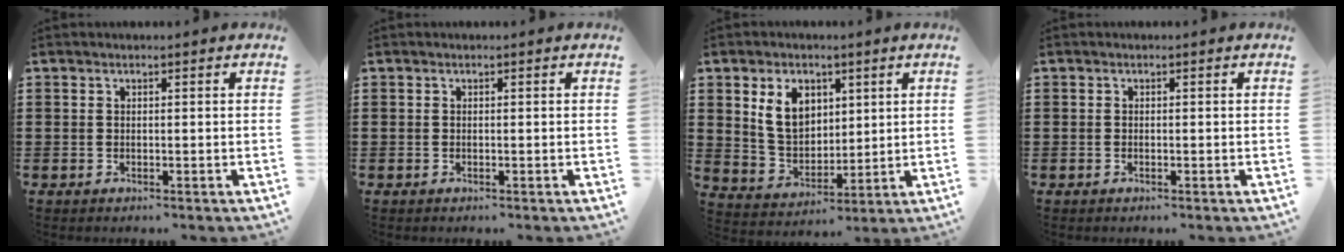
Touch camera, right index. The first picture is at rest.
{"total": 0.0}
{"total": 7.9, "force": [2.7, 5.7, 4.9], "torque": [-0.107, 0.008, 0.046]}
{"total": 0.0}